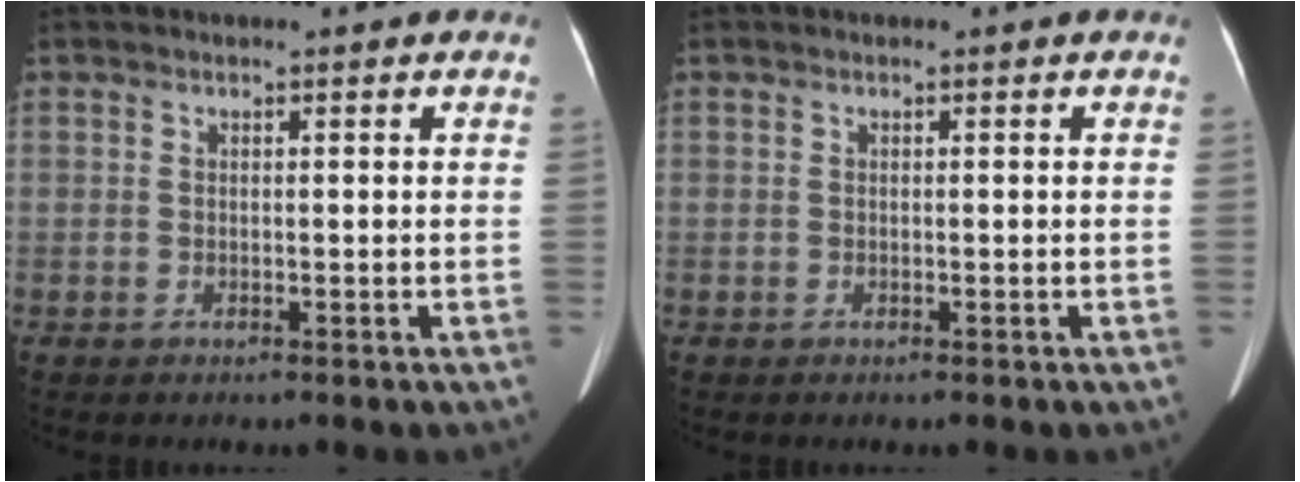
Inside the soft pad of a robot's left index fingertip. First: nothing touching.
{"total": 0.0}